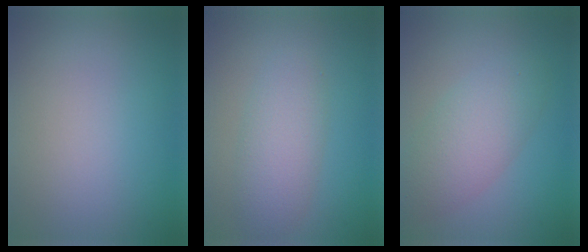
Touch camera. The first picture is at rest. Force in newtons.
{"total": 3.7, "press": 3.7, "slide": 0.0}
{"total": 6.1, "press": 6.1, "slide": 0.1}